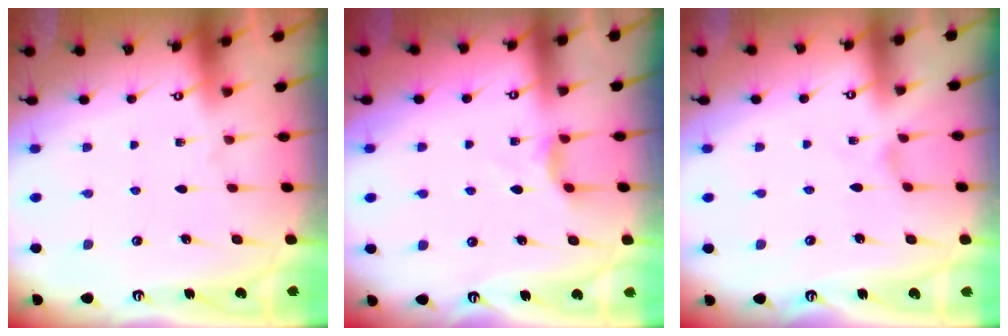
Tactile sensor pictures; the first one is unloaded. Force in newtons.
{"total": 2.5, "press": 2.5, "slide": 0.4}
{"total": 0.0}